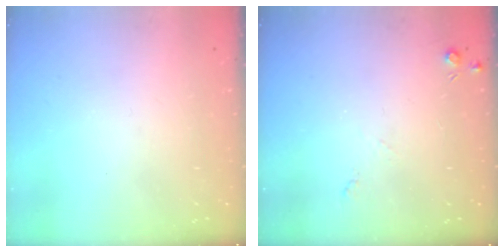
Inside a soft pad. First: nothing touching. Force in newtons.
{"total": 3.9, "press": 3.9, "slide": 0.6}